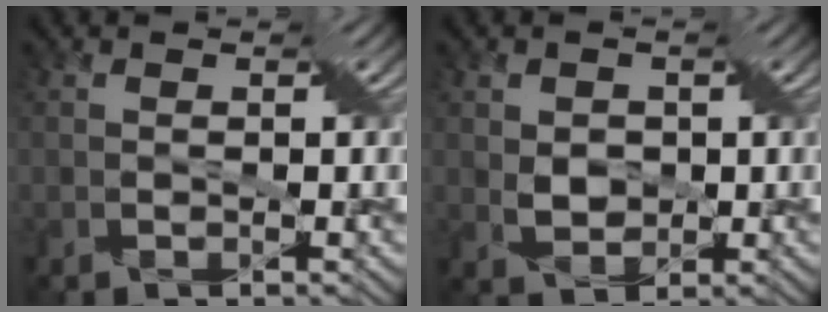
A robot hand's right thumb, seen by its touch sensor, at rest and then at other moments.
{"total": 2.7, "force": [0.6, 2.1, 1.6], "torque": [-0.054, -0.002, 0.008]}